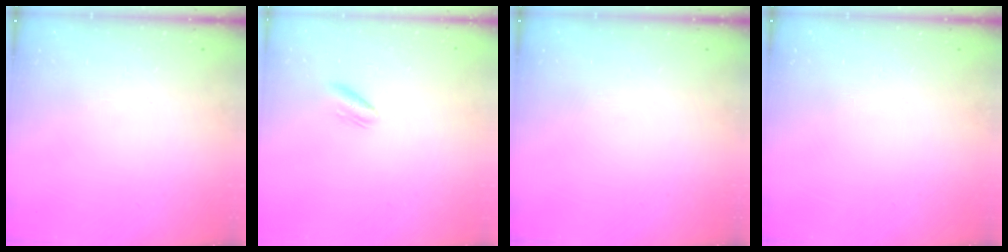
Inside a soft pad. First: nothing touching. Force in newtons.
{"total": 3.9, "press": 3.6, "slide": 1.3}
{"total": 0.0}
{"total": 0.0}